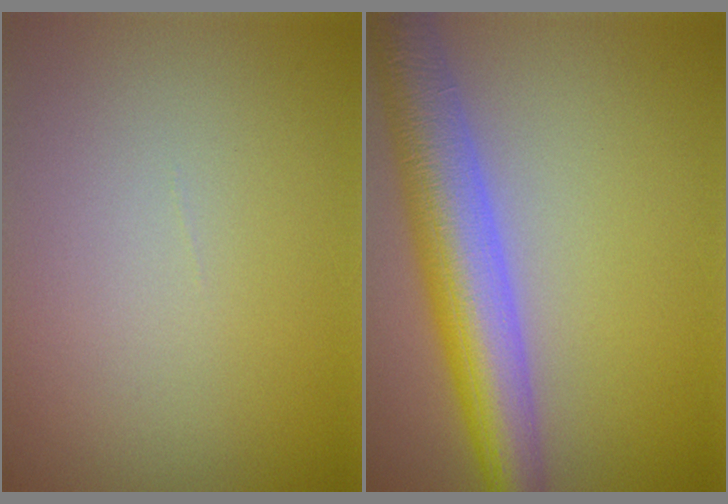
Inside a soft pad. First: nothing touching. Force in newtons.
{"total": 8.2, "press": 8.2, "slide": 0.3}